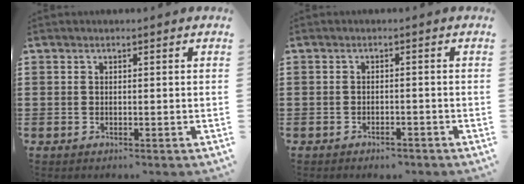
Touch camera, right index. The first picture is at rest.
{"total": 1.4, "force": [-1.3, 0.2, 0.2], "torque": [-0.009, 0.000, -0.029]}